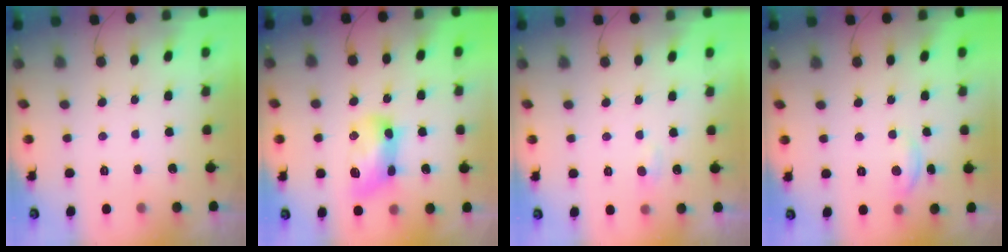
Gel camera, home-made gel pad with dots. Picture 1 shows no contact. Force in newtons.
{"total": 13.4, "press": 13.4, "slide": 0.7}
{"total": 4.1, "press": 4.1, "slide": 0.5}
{"total": 4.5, "press": 4.5, "slide": 0.3}